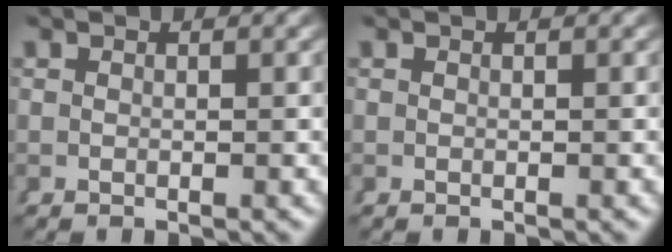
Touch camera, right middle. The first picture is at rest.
{"total": 0.0}